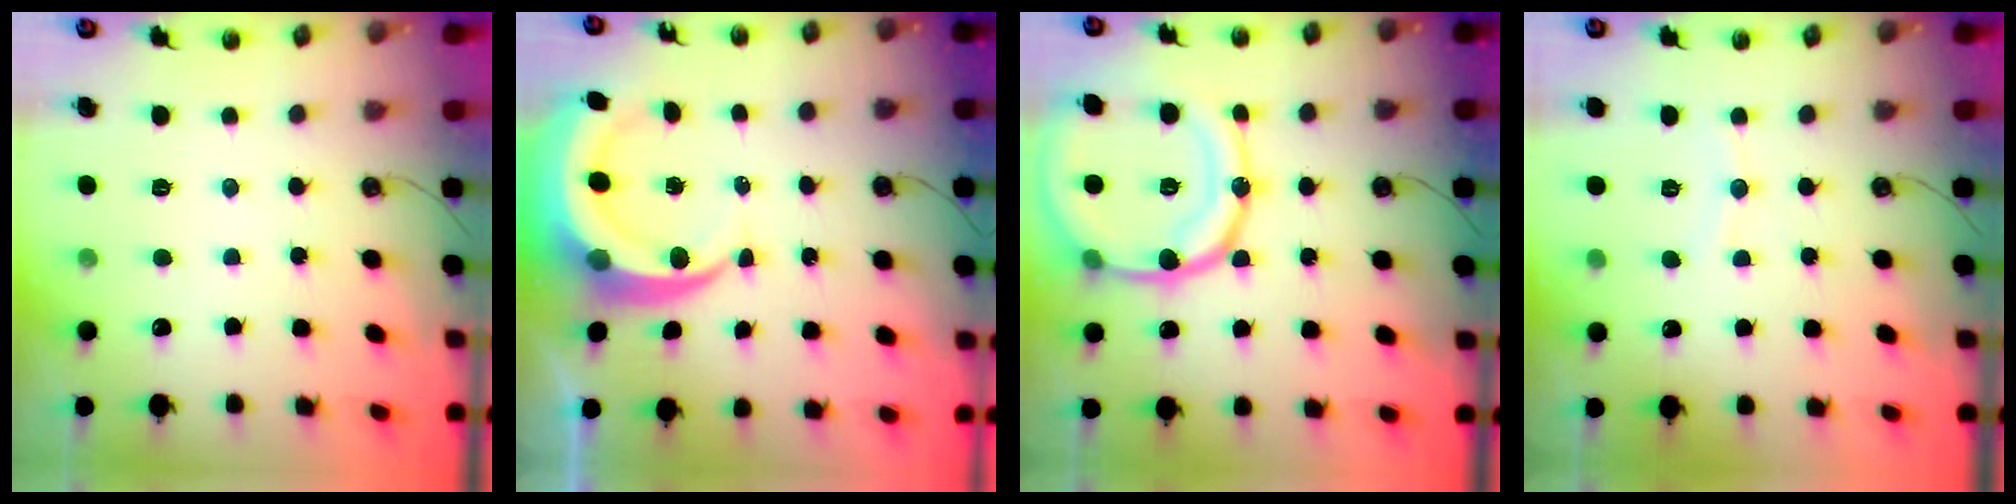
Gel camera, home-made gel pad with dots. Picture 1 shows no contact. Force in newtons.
{"total": 10.6, "press": 10.5, "slide": 1.2}
{"total": 21.6, "press": 21.3, "slide": 3.6}
{"total": 4.6, "press": 4.6, "slide": 0.5}